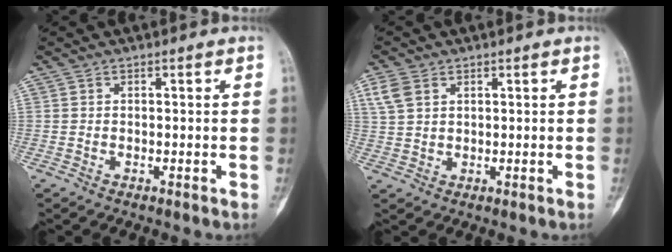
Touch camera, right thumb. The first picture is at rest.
{"total": 4.2, "force": [1.9, 2.9, 2.5], "torque": [-0.054, 0.003, 0.046]}